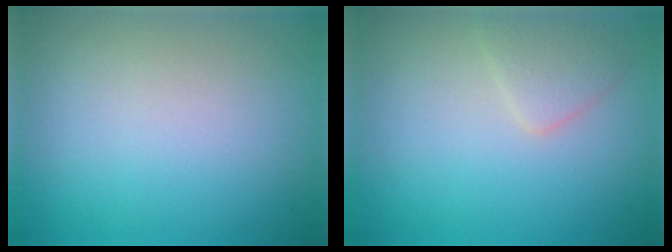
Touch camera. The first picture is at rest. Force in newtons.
{"total": 1.9, "press": 1.9, "slide": 0.0}